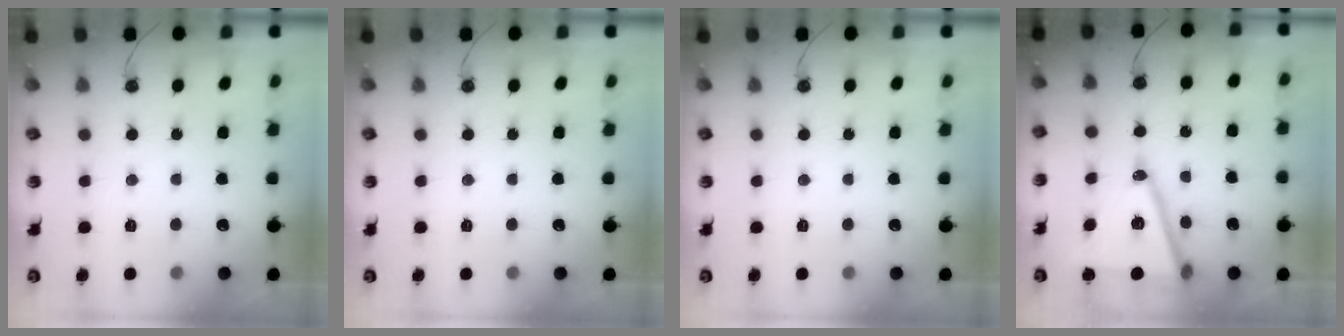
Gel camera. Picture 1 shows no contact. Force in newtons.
{"total": 0.0}
{"total": 0.0}
{"total": 17.8, "press": 17.4, "slide": 3.8}